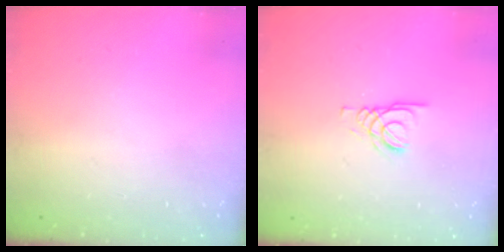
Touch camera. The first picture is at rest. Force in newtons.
{"total": 1.6, "press": 1.6, "slide": 0.2}